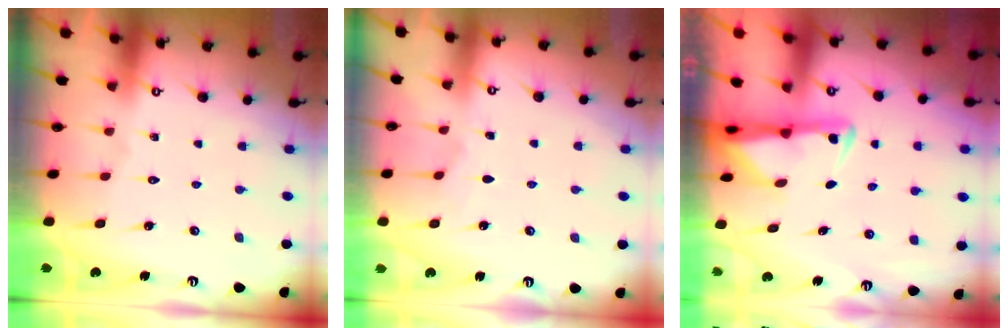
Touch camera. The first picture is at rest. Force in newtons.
{"total": 1.4, "press": 1.3, "slide": 0.2}
{"total": 2.9, "press": 2.8, "slide": 0.7}